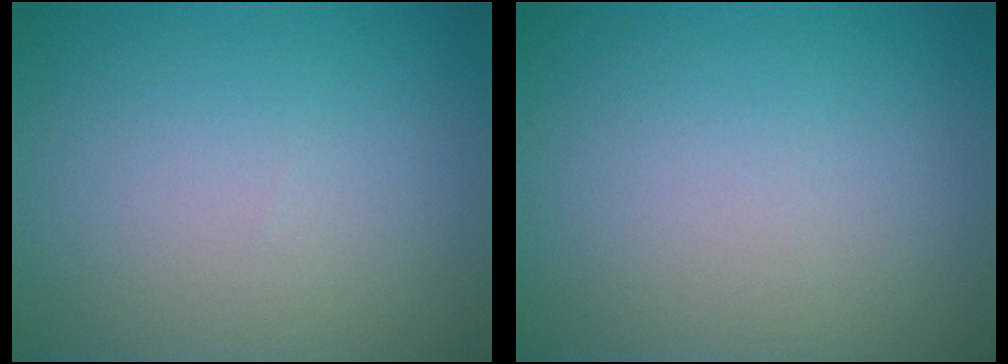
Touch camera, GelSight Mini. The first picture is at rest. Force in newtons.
{"total": 0.0}